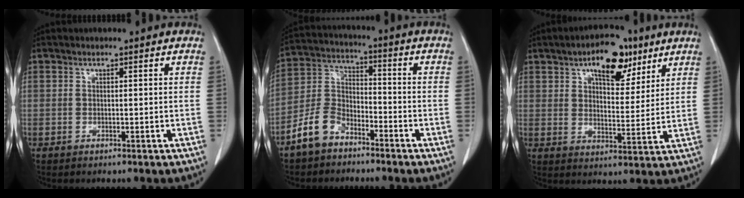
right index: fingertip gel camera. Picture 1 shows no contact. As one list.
[{"total": 8.1, "force": [-5.7, 4.6, 3.4], "torque": [-0.083, 0.011, -0.120]}, {"total": 11.0, "force": [6.4, 4.8, 7.7], "torque": [-0.114, 0.012, 0.098]}]